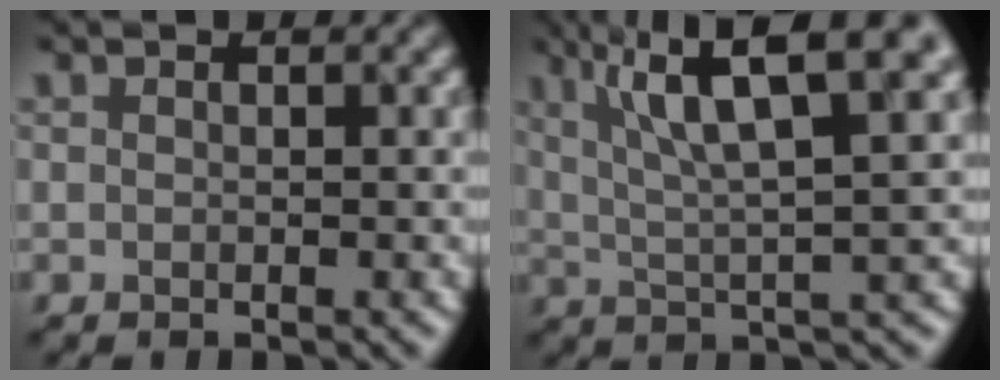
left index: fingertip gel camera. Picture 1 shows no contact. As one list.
[{"total": 9.8, "force": [4.1, 1.8, 8.7], "torque": [-0.141, 0.022, 0.083]}]